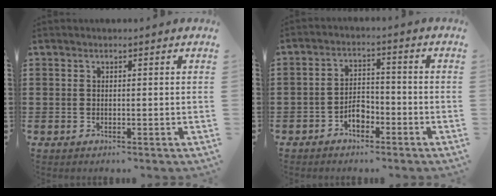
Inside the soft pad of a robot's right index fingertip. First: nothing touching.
{"total": 3.8, "force": [-2.4, 2.1, 2.2], "torque": [-0.040, 0.008, -0.046]}